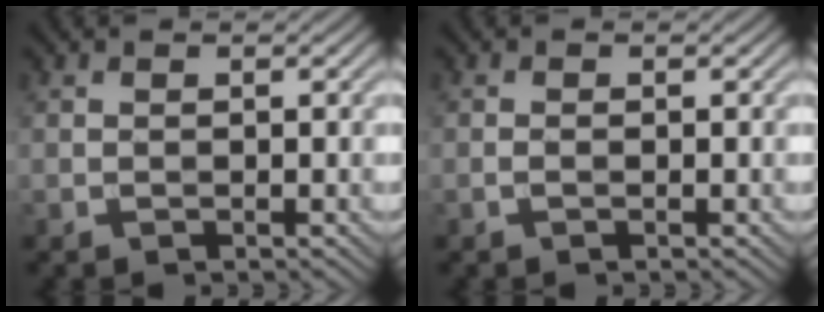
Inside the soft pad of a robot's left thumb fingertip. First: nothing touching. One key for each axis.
{"total": 0.5, "fx": -0.2, "fy": 0.1, "fz": 0.4, "tx": -0.009, "ty": 0.001, "tz": -0.004}